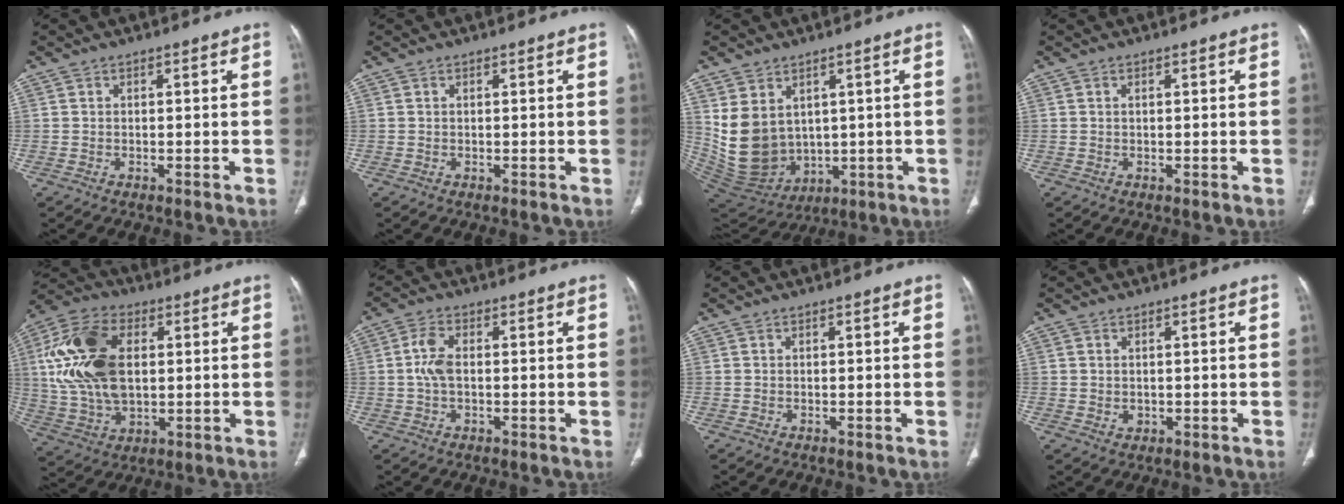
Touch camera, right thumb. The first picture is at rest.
{"total": 0.0}
{"total": 13.3, "force": [2.9, 10.2, 8.0], "torque": [-0.140, -0.016, 0.098]}
{"total": 0.0}
{"total": 18.9, "force": [3.2, 11.5, 14.7], "torque": [-0.287, 0.004, 0.061]}
{"total": 4.4, "force": [0.0, 2.3, 3.8], "torque": [-0.088, 0.008, -0.003]}
{"total": 0.0}
{"total": 1.3, "force": [0.3, 1.1, 0.7], "torque": [-0.012, -0.004, 0.014]}